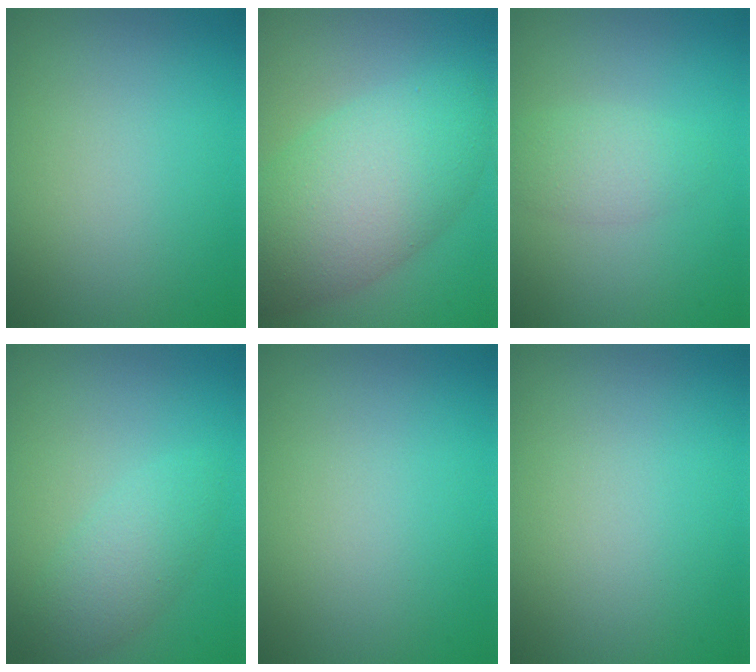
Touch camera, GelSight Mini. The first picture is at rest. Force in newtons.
{"total": 8.7, "press": 8.7, "slide": 0.3}
{"total": 1.2, "press": 1.2, "slide": 0.2}
{"total": 2.8, "press": 2.8, "slide": 0.1}
{"total": 0.0}
{"total": 0.0}